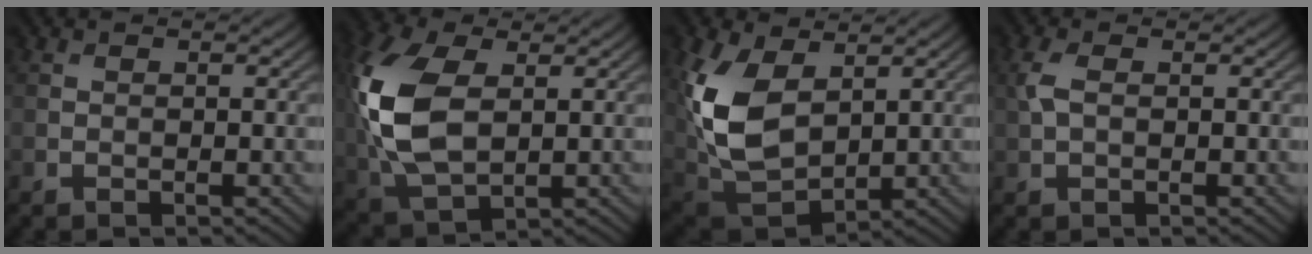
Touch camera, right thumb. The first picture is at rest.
{"total": 13.1, "force": [1.5, 8.0, 10.3], "torque": [-0.288, 0.006, 0.031]}
{"total": 12.7, "force": [3.1, 8.0, 9.4], "torque": [-0.245, -0.008, 0.069]}
{"total": 2.5, "force": [0.4, 1.4, 2.1], "torque": [-0.060, 0.004, 0.006]}